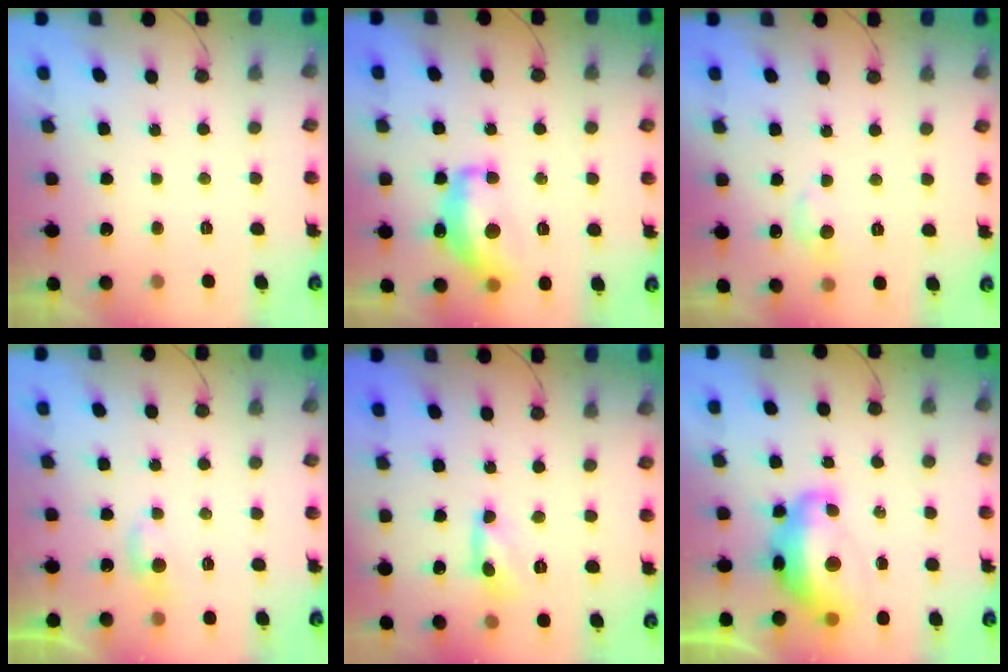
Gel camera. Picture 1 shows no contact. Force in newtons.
{"total": 13.6, "press": 13.5, "slide": 0.8}
{"total": 6.2, "press": 6.1, "slide": 0.9}
{"total": 3.9, "press": 3.8, "slide": 0.4}
{"total": 1.8, "press": 1.8, "slide": 0.2}
{"total": 14.9, "press": 14.8, "slide": 1.1}